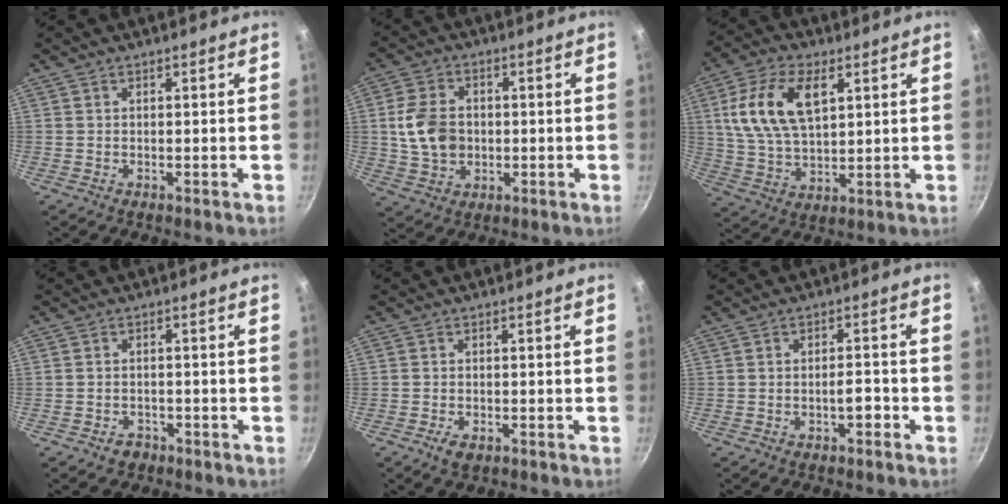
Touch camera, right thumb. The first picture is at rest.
{"total": 10.0, "force": [0.1, 7.6, 6.5], "torque": [-0.103, 0.007, 0.002]}
{"total": 14.9, "force": [4.7, 8.4, 11.4], "torque": [-0.208, -0.006, 0.090]}
{"total": 2.6, "force": [-1.6, 1.9, 0.7], "torque": [-0.002, 0.019, -0.016]}
{"total": 2.8, "force": [-1.4, 1.5, 1.8], "torque": [-0.035, 0.004, -0.024]}
{"total": 3.1, "force": [-1.6, 1.2, 2.4], "torque": [-0.026, 0.018, -0.024]}